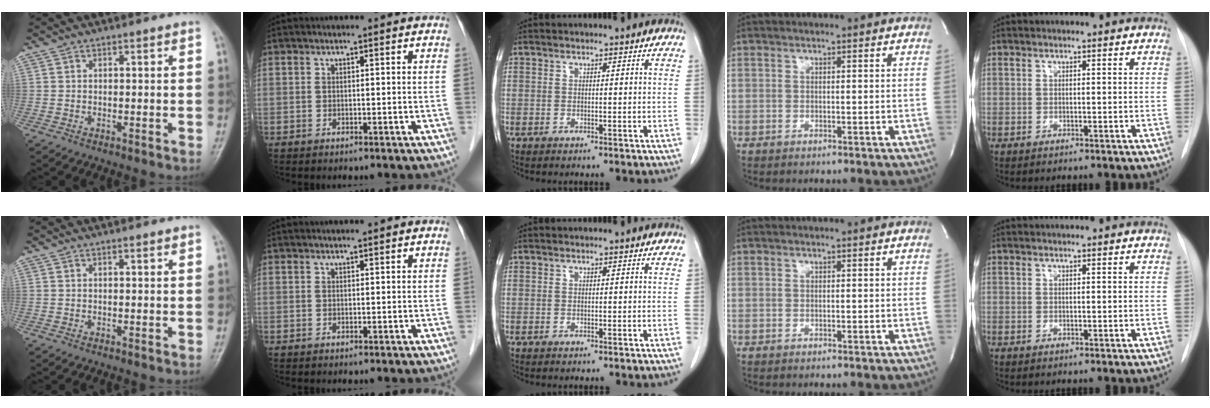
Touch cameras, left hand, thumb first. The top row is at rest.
{"thumb": {"total": 0.6, "force": [0.5, 0.1, 0.4], "torque": [-0.008, -0.003, 0.007]}, "index": {"total": 0.8, "force": [0.7, -0.1, 0.4], "torque": [-0.005, 0.008, 0.015]}}